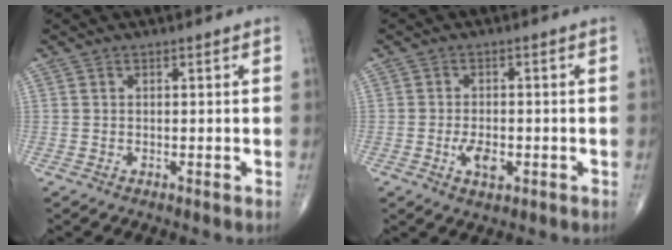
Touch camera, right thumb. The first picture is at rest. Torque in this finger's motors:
{"motor_torque": [1.26, 1.02, 0.26, -0.43, 0.07]}